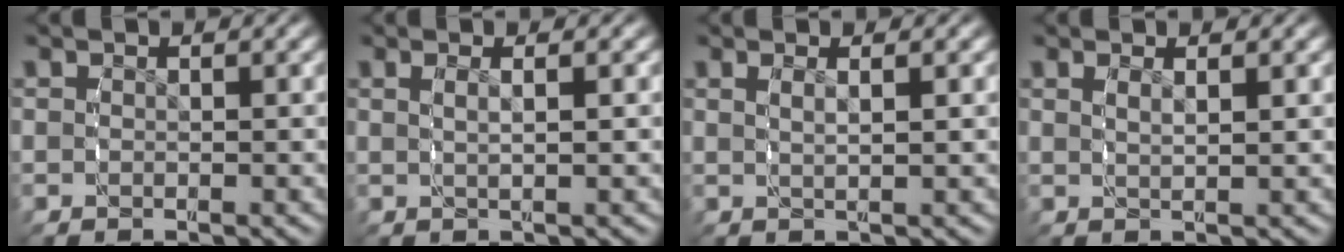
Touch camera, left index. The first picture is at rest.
{"total": 1.5, "force": [0.6, -0.3, 1.4], "torque": [-0.024, -0.001, 0.015]}
{"total": 1.5, "force": [0.8, -0.5, 1.2], "torque": [-0.020, -0.003, 0.021]}
{"total": 1.4, "force": [0.9, -0.6, 0.9], "torque": [-0.015, -0.006, 0.023]}